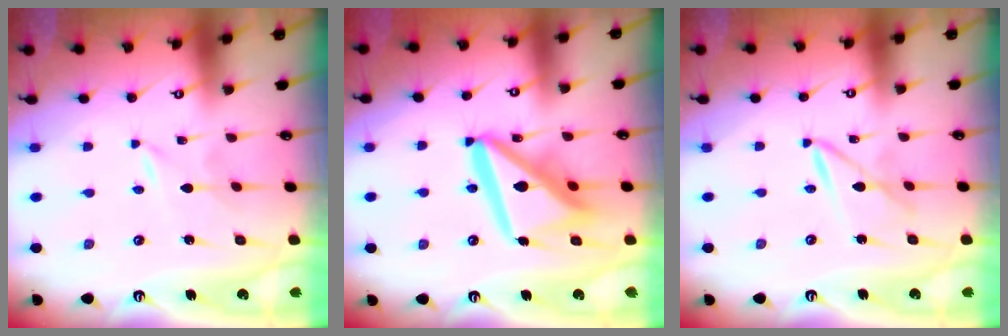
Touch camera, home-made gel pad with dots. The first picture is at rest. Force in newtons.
{"total": 19.2, "press": 19.1, "slide": 2.2}
{"total": 5.1, "press": 5.1, "slide": 0.2}